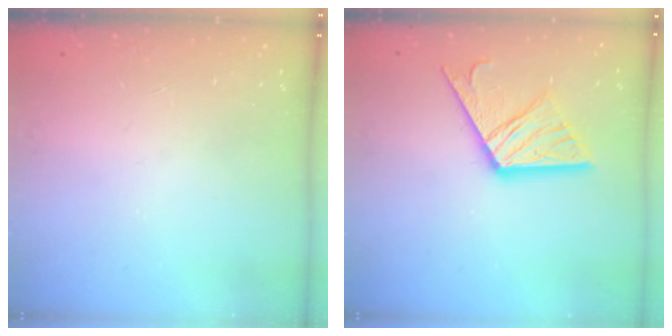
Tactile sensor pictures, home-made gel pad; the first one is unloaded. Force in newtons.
{"total": 14.7, "press": 14.6, "slide": 1.4}